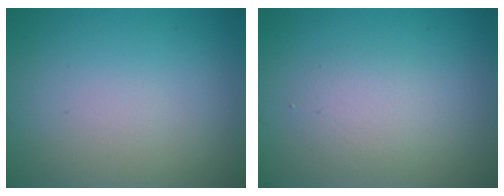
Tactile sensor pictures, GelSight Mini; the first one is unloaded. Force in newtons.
{"total": 2.0, "press": 2.0, "slide": 0.2}